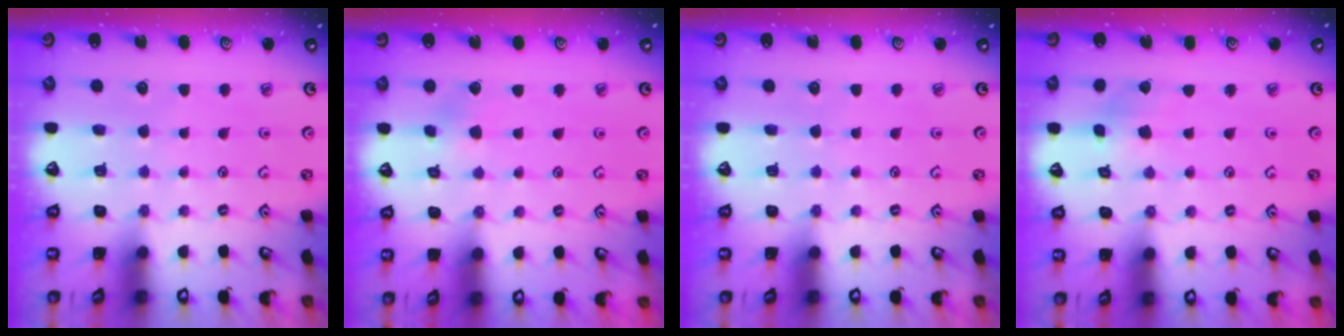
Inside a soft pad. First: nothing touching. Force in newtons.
{"total": 2.5, "press": 2.5, "slide": 0.4}
{"total": 0.0}
{"total": 2.5, "press": 2.4, "slide": 0.4}